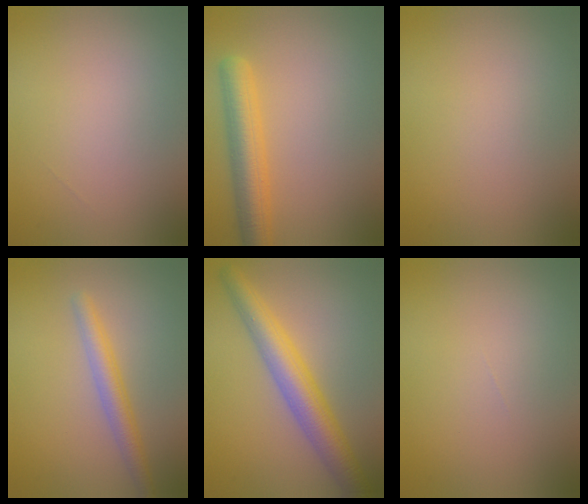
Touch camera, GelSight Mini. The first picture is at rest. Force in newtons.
{"total": 4.8, "press": 4.8, "slide": 0.2}
{"total": 0.0}
{"total": 2.8, "press": 2.8, "slide": 0.1}
{"total": 5.7, "press": 5.7, "slide": 0.1}
{"total": 0.0}